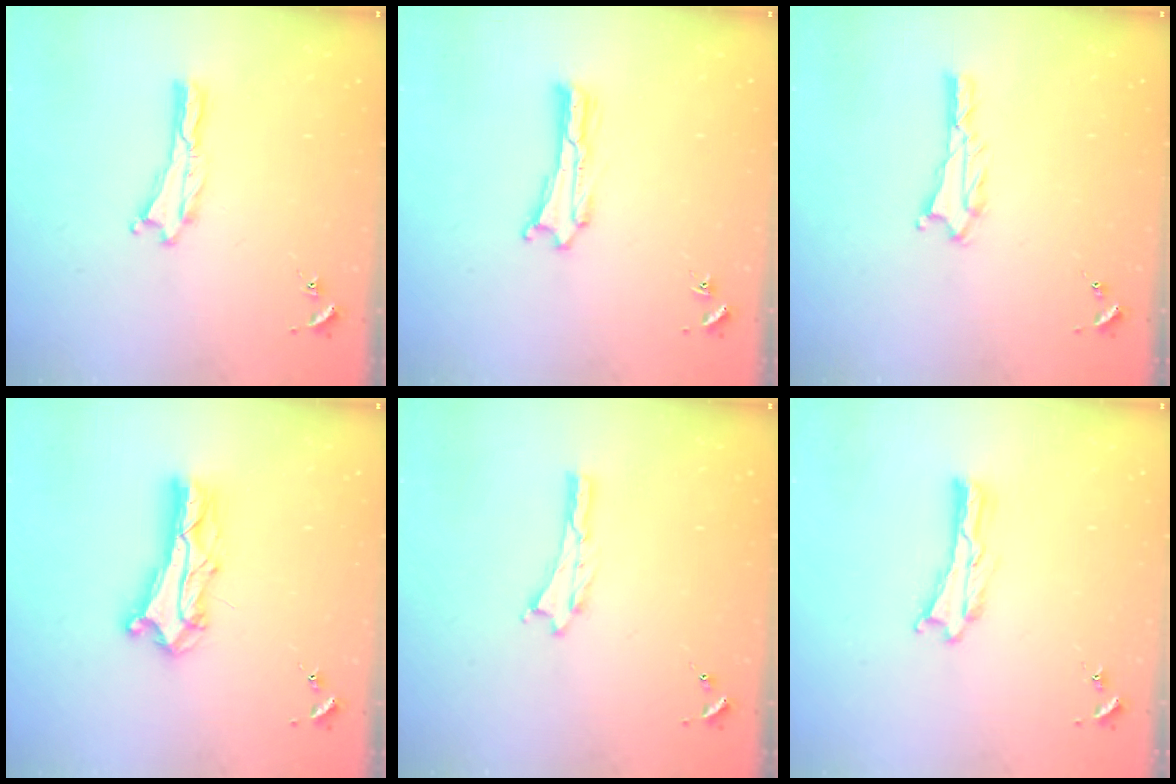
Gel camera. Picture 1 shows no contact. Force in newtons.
{"total": 0.0}
{"total": 0.7, "press": 0.7, "slide": 0.1}
{"total": 8.3, "press": 8.3, "slide": 0.7}
{"total": 0.0}
{"total": 0.0}